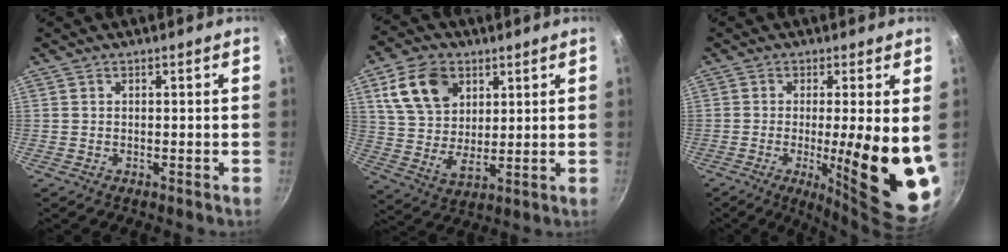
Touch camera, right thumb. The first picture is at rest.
{"total": 13.6, "force": [5.7, 9.3, 8.2], "torque": [-0.129, -0.014, 0.111]}
{"total": 17.1, "force": [-1.3, 3.5, 16.6], "torque": [-0.218, -0.032, -0.013]}